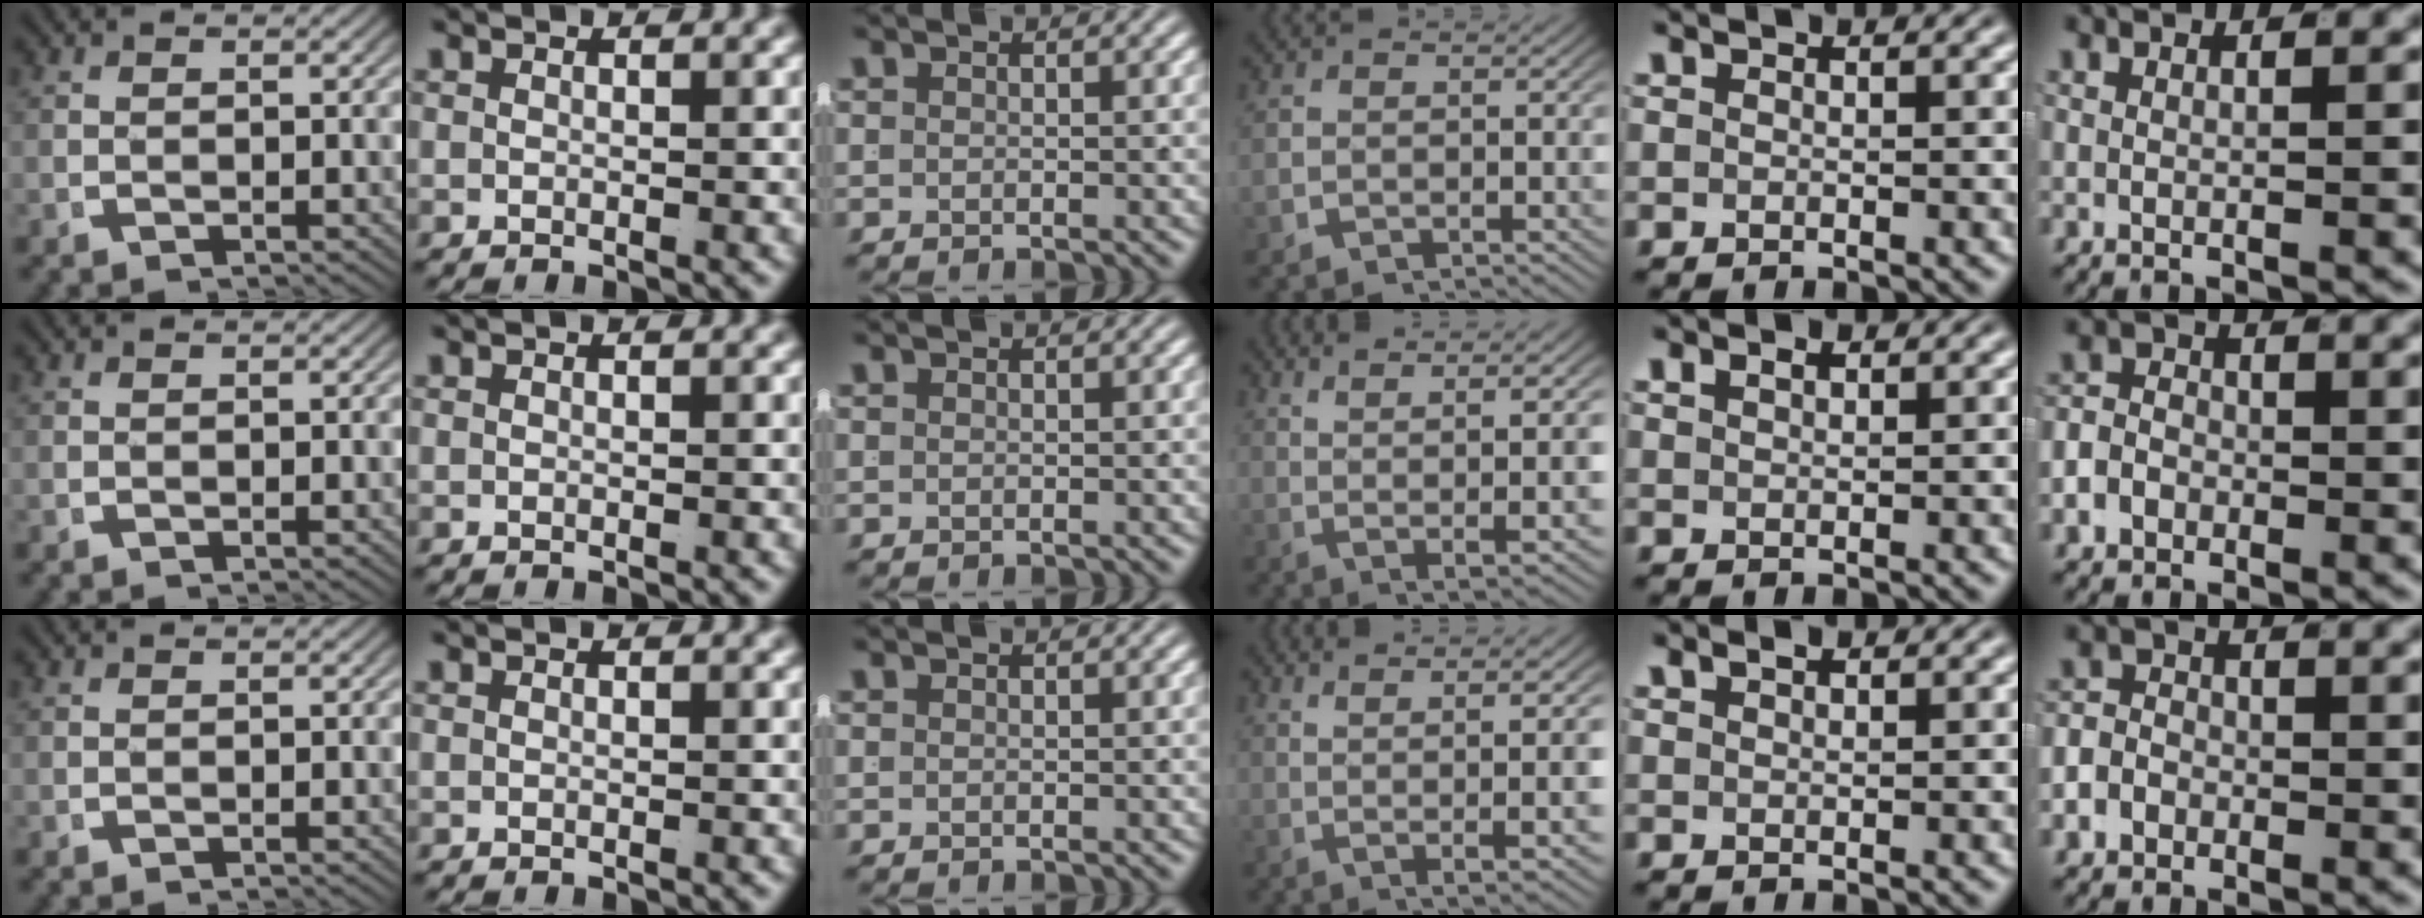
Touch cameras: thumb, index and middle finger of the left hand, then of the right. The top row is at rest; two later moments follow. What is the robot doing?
{"motion": "lift_and_place", "object": "coat"}